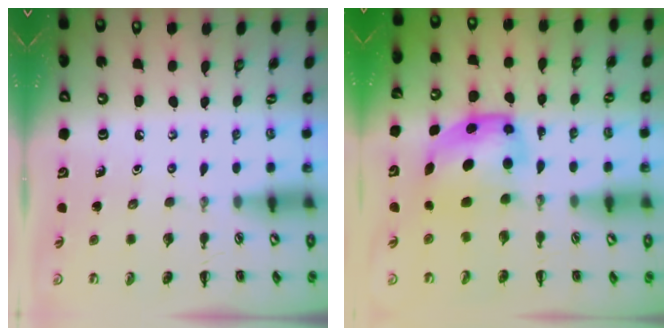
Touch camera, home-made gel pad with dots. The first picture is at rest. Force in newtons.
{"total": 5.5, "press": 5.4, "slide": 0.8}